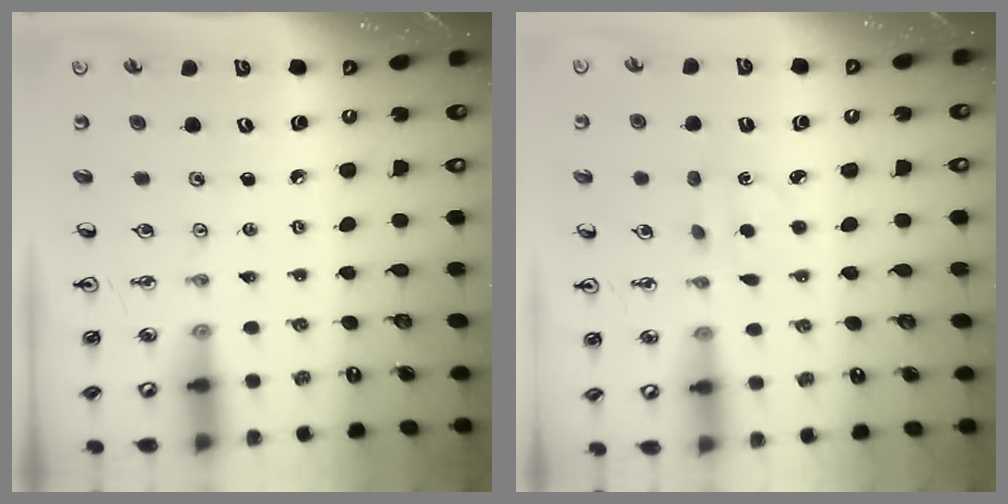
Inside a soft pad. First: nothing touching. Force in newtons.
{"total": 1.6, "press": 1.5, "slide": 0.5}